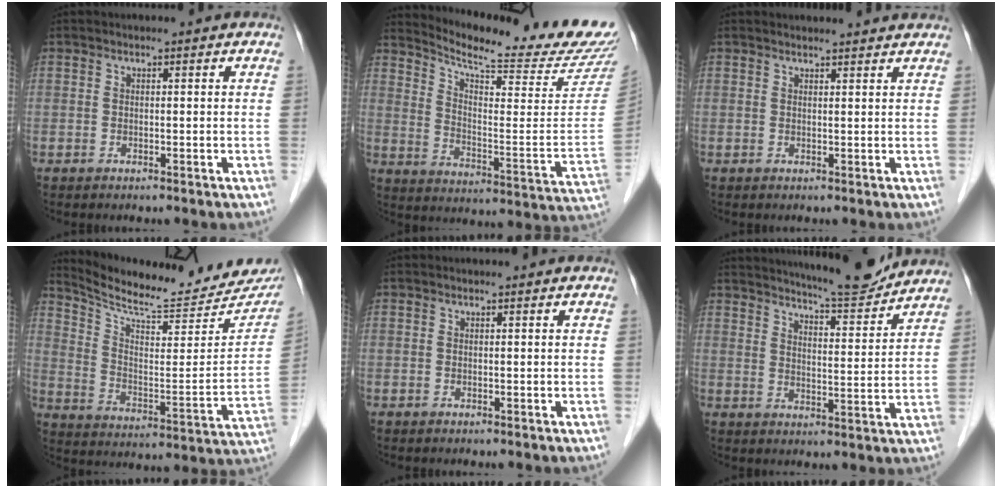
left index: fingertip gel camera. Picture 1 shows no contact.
{"total": 20.5, "force": [19.7, -0.4, 5.8], "torque": [-0.108, -0.113, 0.256]}
{"total": 5.0, "force": [4.8, 0.4, 1.1], "torque": [-0.013, 0.008, 0.043]}
{"total": 20.3, "force": [19.1, 3.4, 6.0], "torque": [-0.098, -0.070, 0.264]}
{"total": 0.0}
{"total": 11.5, "force": [10.8, 0.3, 3.7], "torque": [-0.060, -0.013, 0.149]}